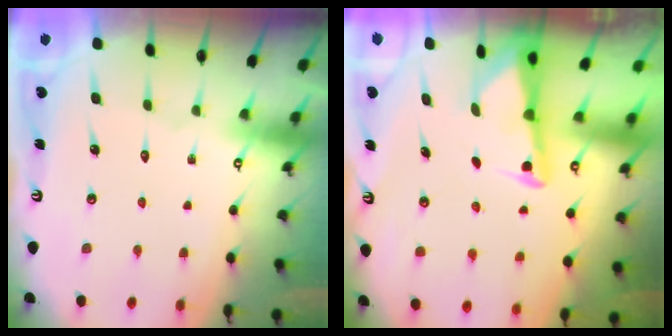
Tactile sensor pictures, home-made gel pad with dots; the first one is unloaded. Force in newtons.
{"total": 3.2, "press": 3.2, "slide": 0.3}